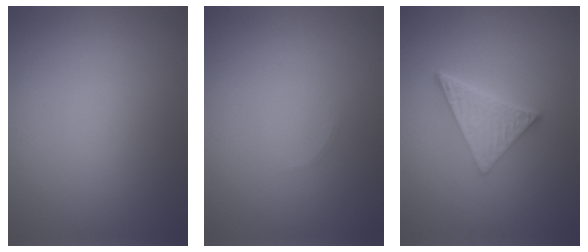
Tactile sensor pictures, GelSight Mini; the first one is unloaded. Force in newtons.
{"total": 0.6, "press": 0.6, "slide": 0.1}
{"total": 4.9, "press": 3.5, "slide": 3.5}